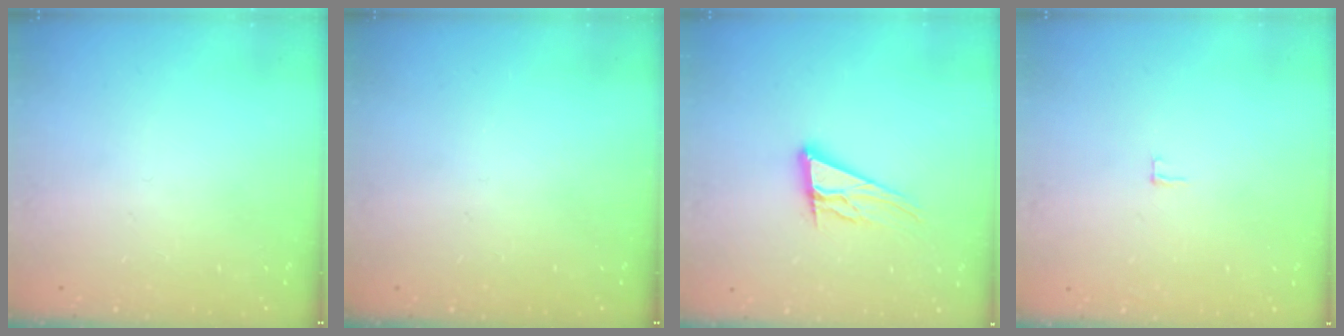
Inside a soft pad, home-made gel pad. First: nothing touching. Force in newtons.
{"total": 0.0}
{"total": 13.0, "press": 12.7, "slide": 2.8}
{"total": 2.0, "press": 2.0, "slide": 0.2}